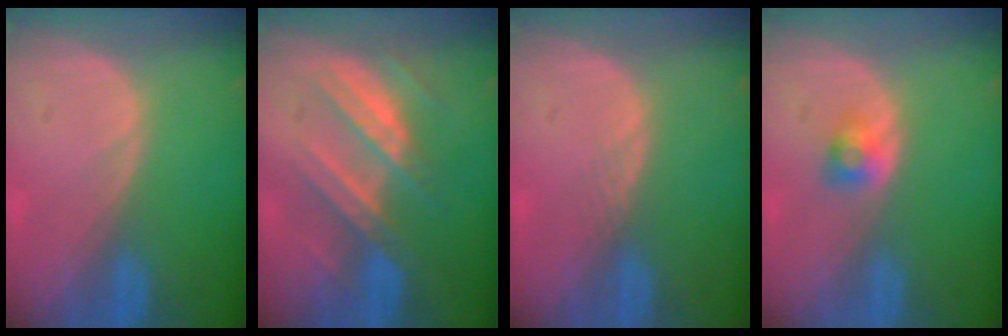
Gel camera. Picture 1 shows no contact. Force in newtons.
{"total": 7.2, "press": 7.1, "slide": 0.9}
{"total": 1.0, "press": 0.8, "slide": 0.5}
{"total": 2.6, "press": 2.3, "slide": 1.2}